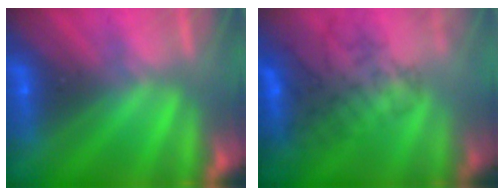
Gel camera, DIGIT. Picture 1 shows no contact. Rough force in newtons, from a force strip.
{"total": 4.7}